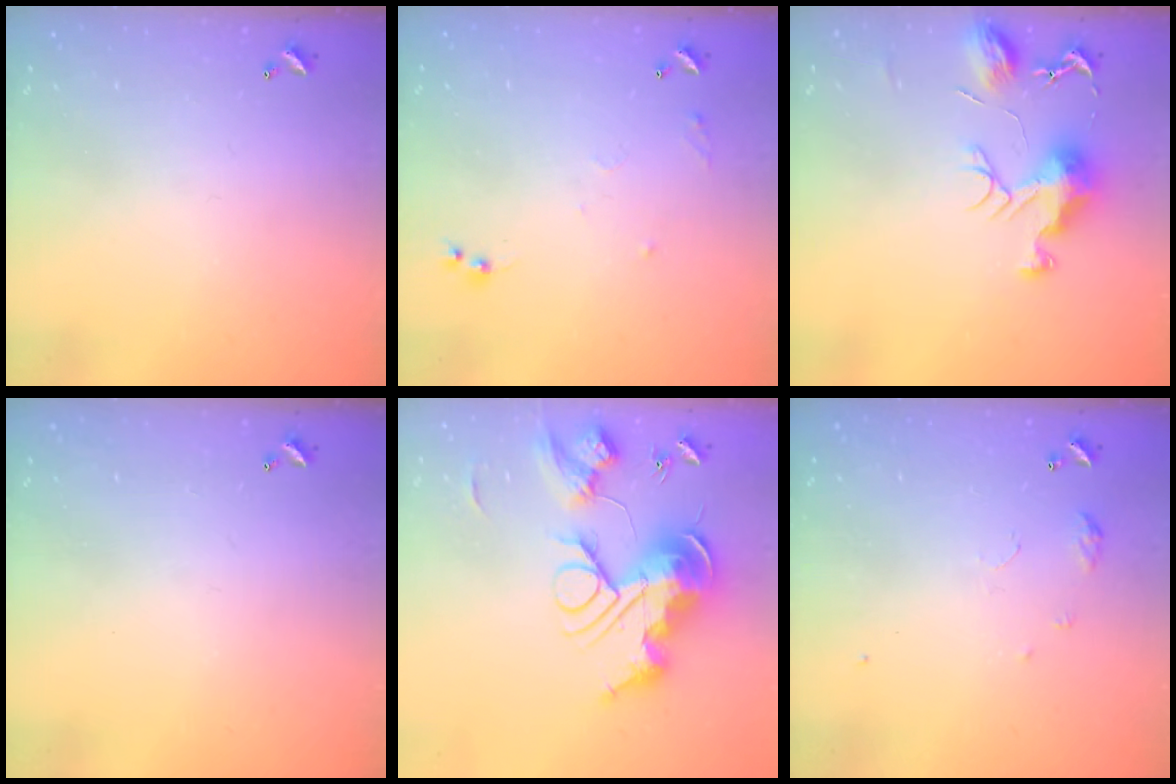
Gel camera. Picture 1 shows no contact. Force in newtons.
{"total": 6.9, "press": 6.9, "slide": 0.7}
{"total": 9.5, "press": 9.5, "slide": 0.7}
{"total": 0.0}
{"total": 0.7, "press": 0.7, "slide": 0.0}
{"total": 5.1, "press": 5.0, "slide": 0.6}